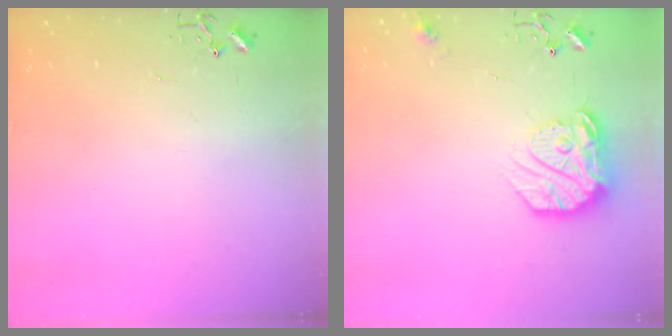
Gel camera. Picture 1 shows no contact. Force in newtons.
{"total": 17.2, "press": 17.1, "slide": 1.7}